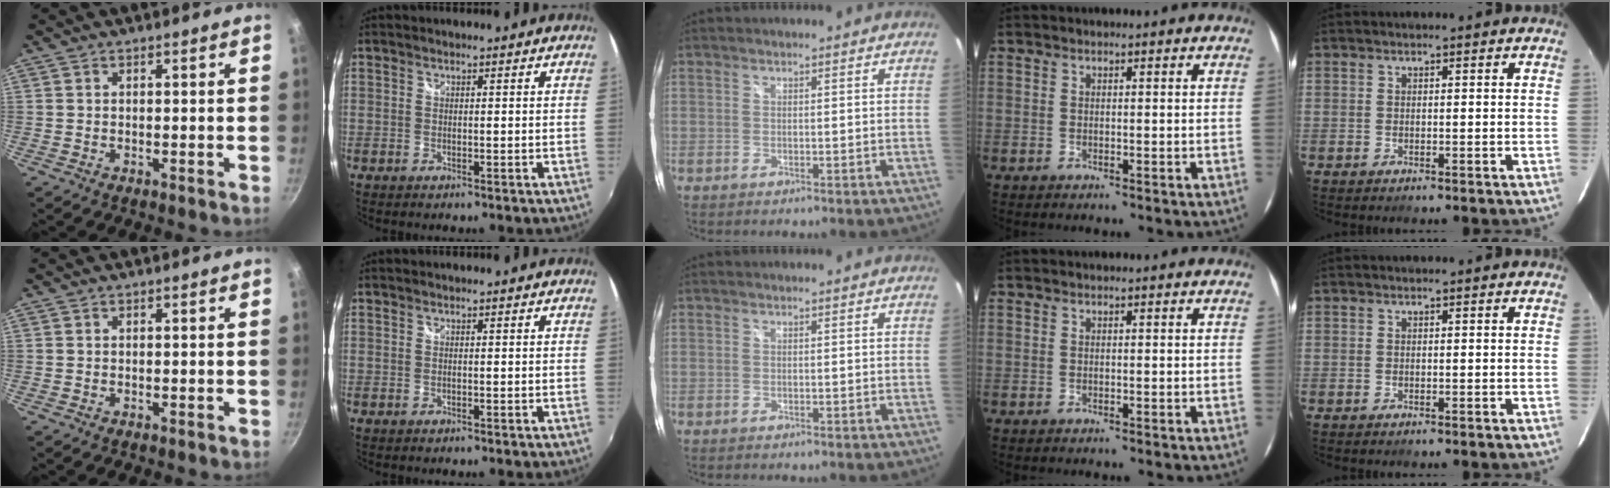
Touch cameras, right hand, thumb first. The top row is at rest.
{}